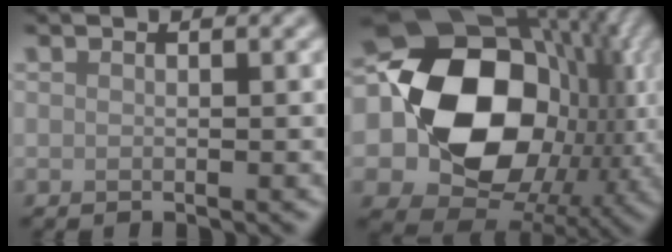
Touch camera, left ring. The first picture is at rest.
{"total": 15.9, "force": [-0.5, 12.5, 9.9], "torque": [-0.161, -0.008, -0.014]}